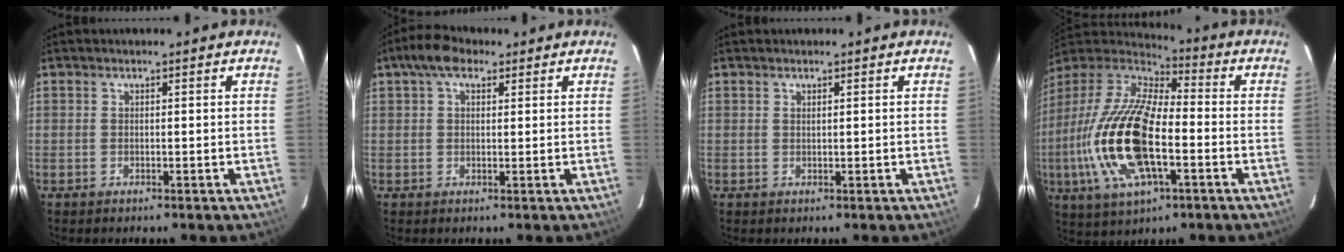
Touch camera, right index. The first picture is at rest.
{"total": 4.6, "force": [2.9, 2.4, 2.8], "torque": [-0.054, 0.021, 0.051]}
{"total": 0.9, "force": [0.6, -0.6, -0.3], "torque": [0.009, -0.002, 0.013]}
{"total": 22.3, "force": [-5.2, 9.0, 19.8], "torque": [-0.418, -0.022, -0.099]}